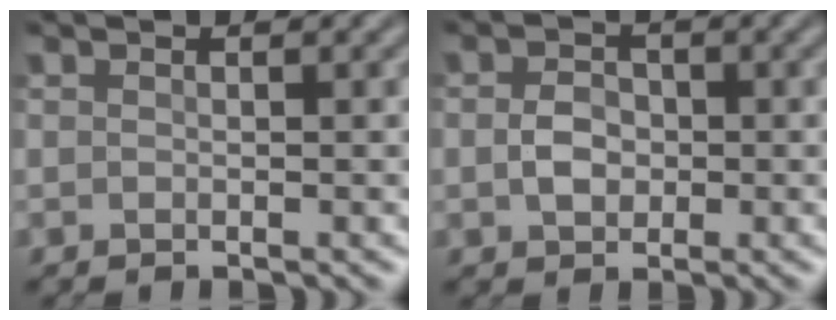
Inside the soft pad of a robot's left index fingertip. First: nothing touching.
{"total": 2.6, "force": [-0.3, 2.0, 1.6], "torque": [-0.031, 0.001, -0.009]}